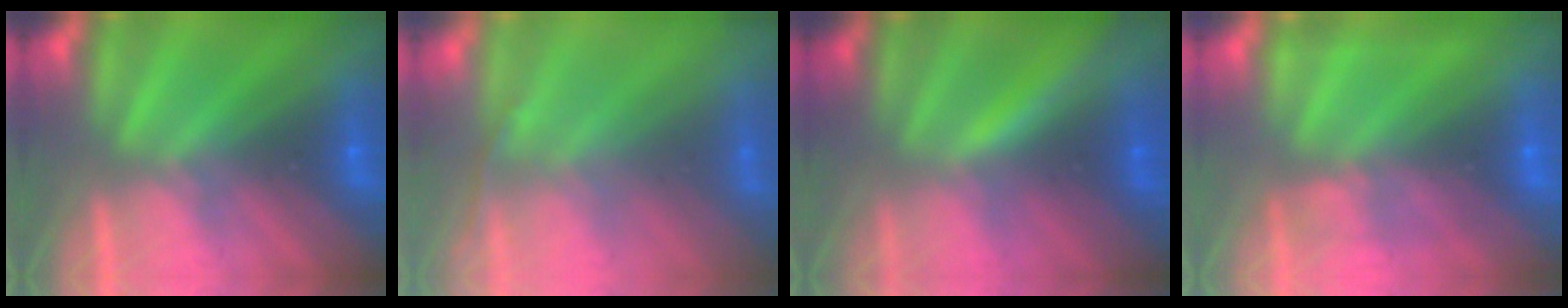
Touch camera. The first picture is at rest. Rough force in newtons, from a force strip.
{"total": 1.4}
{"total": 1.7}
{"total": 2.2}